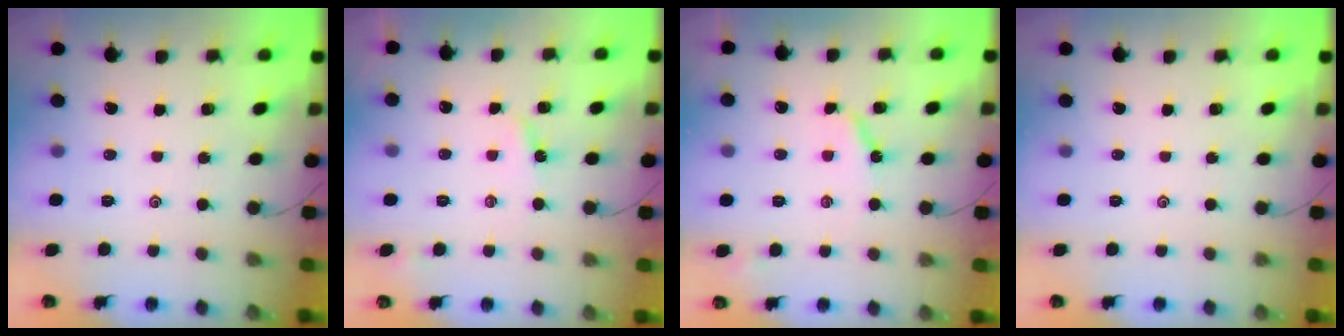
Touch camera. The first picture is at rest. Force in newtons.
{"total": 3.2, "press": 3.2, "slide": 0.2}
{"total": 5.6, "press": 5.6, "slide": 0.4}
{"total": 0.0}